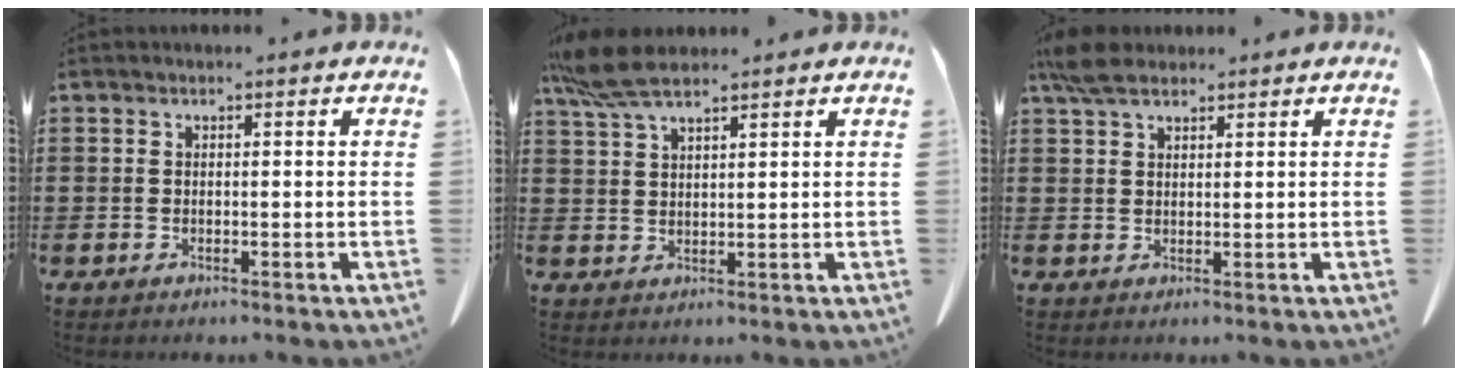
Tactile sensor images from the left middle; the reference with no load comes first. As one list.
[{"total": 6.7, "force": [5.1, 1.6, 4.1], "torque": [-0.098, -0.006, 0.094]}, {"total": 4.3, "force": [3.2, 1.6, 2.3], "torque": [-0.055, 0.004, 0.062]}]